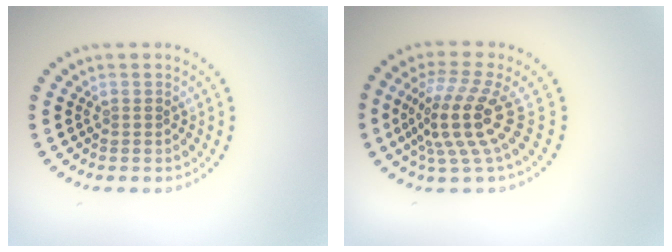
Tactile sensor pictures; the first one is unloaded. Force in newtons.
{"total": 4.9, "press": 3.5, "slide": 3.4}